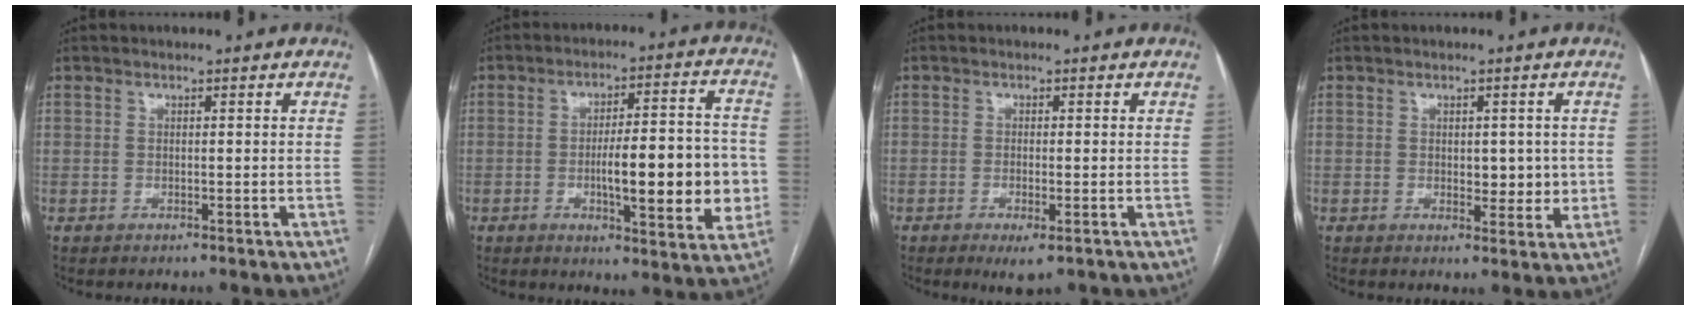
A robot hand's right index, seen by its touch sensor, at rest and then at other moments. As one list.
[{"total": 15.0, "force": [-2.3, 3.5, 14.4], "torque": [-0.204, 0.013, -0.026]}, {"total": 3.1, "force": [-1.6, 0.8, 2.5], "torque": [-0.037, -0.005, -0.019]}, {"total": 4.3, "force": [0.3, 2.6, 3.5], "torque": [-0.037, 0.000, 0.010]}]